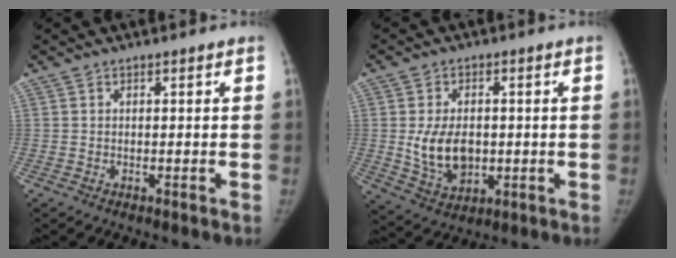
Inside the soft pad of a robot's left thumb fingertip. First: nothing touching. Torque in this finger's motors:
{"motor_torque": [0.55, 1.38, 0.33, -0.25, 0.05]}